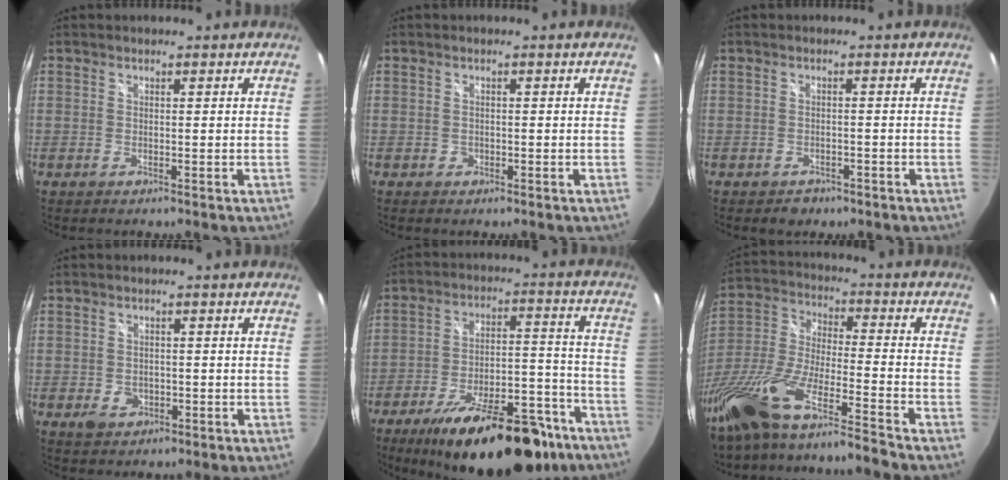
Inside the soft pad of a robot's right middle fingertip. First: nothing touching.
{"total": 1.2, "force": [-0.5, 1.1, 0.2], "torque": [-0.002, -0.001, -0.006]}
{"total": 3.2, "force": [-2.4, 2.0, 0.6], "torque": [-0.017, 0.000, -0.033]}
{"total": 3.5, "force": [-1.2, 2.8, 1.6], "torque": [-0.033, -0.002, -0.013]}
{"total": 25.8, "force": [-18.9, 9.2, 15.0], "torque": [-0.234, -0.003, -0.259]}
{"total": 18.7, "force": [-15.2, 0.2, 11.0], "torque": [-0.223, -0.039, -0.291]}